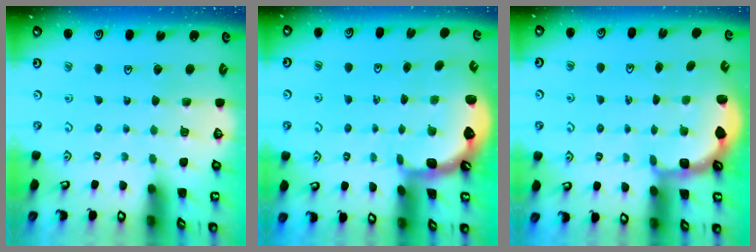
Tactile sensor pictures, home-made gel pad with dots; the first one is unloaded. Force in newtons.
{"total": 2.4, "press": 1.7, "slide": 1.7}
{"total": 2.5, "press": 2.3, "slide": 1.1}